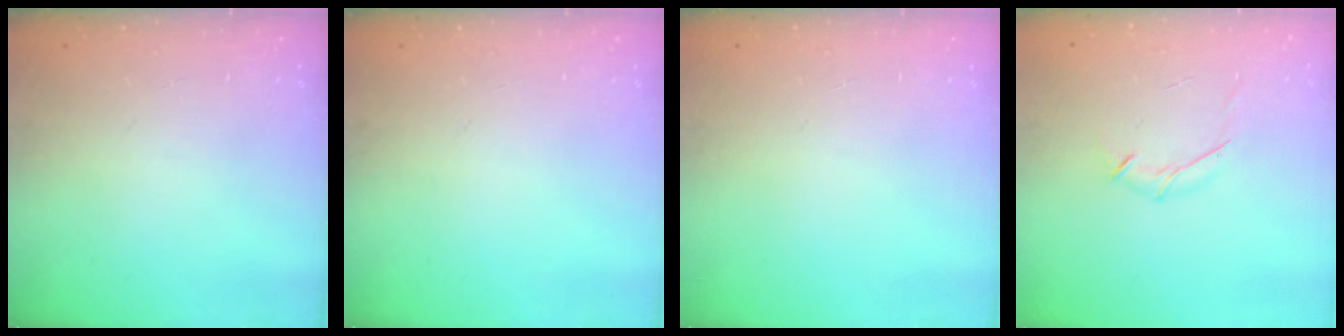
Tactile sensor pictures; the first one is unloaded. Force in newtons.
{"total": 0.0}
{"total": 0.0}
{"total": 5.9, "press": 5.8, "slide": 1.4}